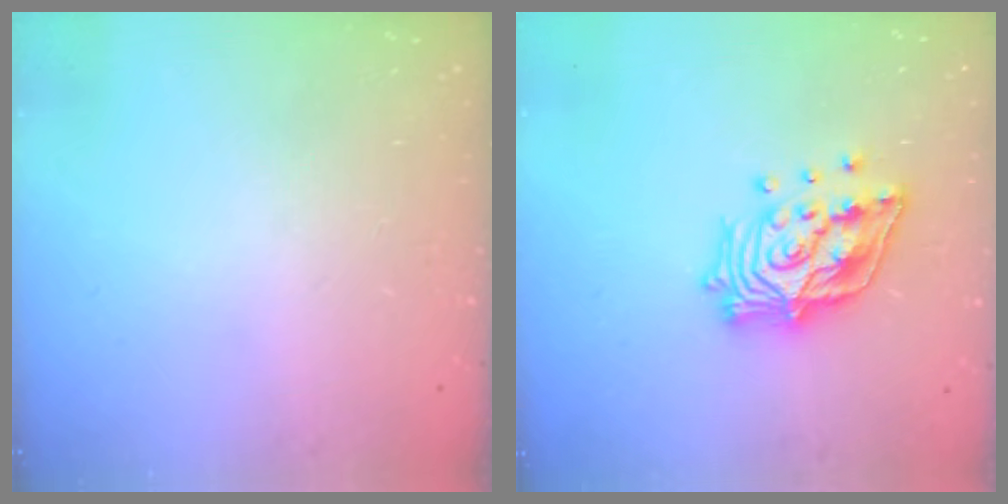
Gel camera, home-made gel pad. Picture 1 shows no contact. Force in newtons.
{"total": 17.1, "press": 16.9, "slide": 2.5}